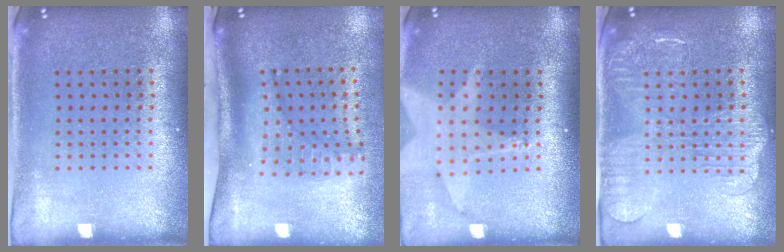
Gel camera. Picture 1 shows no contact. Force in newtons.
{"total": 1.8, "press": 1.4, "slide": 1.1}
{"total": 1.9, "press": 1.5, "slide": 1.2}
{"total": 2.1, "press": 1.9, "slide": 0.9}